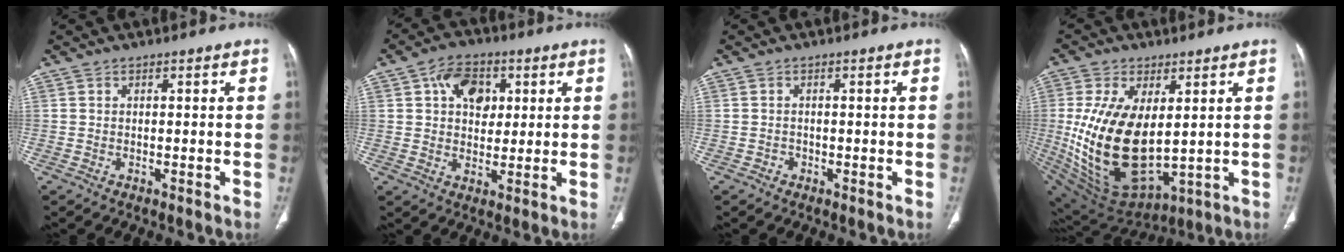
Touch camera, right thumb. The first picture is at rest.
{"total": 8.9, "force": [2.9, 6.2, 5.6], "torque": [-0.051, -0.004, 0.044]}
{"total": 0.8, "force": [-0.4, 0.7, 0.1], "torque": [0.004, 0.004, -0.012]}
{"total": 20.4, "force": [1.5, 11.1, 17.0], "torque": [-0.324, -0.028, 0.054]}